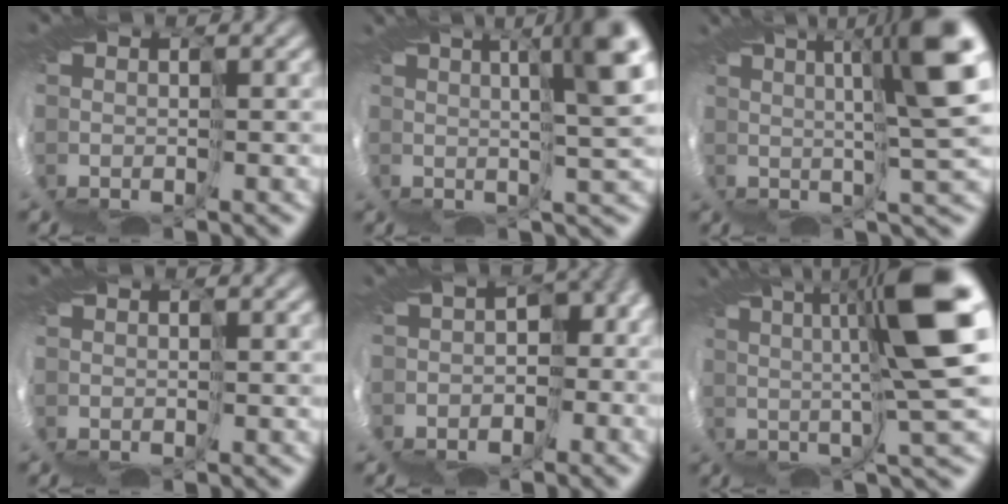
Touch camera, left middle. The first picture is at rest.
{"total": 7.0, "force": [2.7, 0.4, 6.5], "torque": [-0.087, 0.016, 0.039]}
{"total": 8.1, "force": [3.1, -0.3, 7.4], "torque": [-0.106, 0.019, 0.045]}
{"total": 0.0}
{"total": 5.5, "force": [-3.2, 3.1, 3.2], "torque": [-0.054, -0.015, -0.044]}
{"total": 9.6, "force": [3.5, -0.2, 8.9], "torque": [-0.133, 0.022, 0.054]}